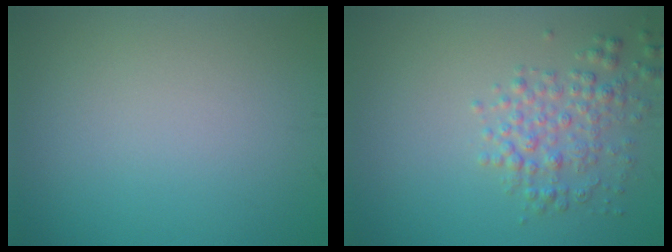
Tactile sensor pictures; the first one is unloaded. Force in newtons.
{"total": 3.0, "press": 3.0, "slide": 0.1}